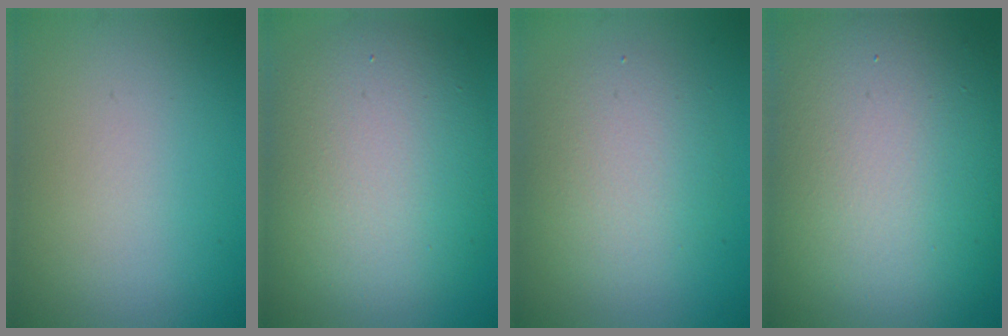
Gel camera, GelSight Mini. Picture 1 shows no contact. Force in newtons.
{"total": 9.7, "press": 9.6, "slide": 0.7}
{"total": 4.0, "press": 4.0, "slide": 0.3}
{"total": 17.2, "press": 17.2, "slide": 1.0}